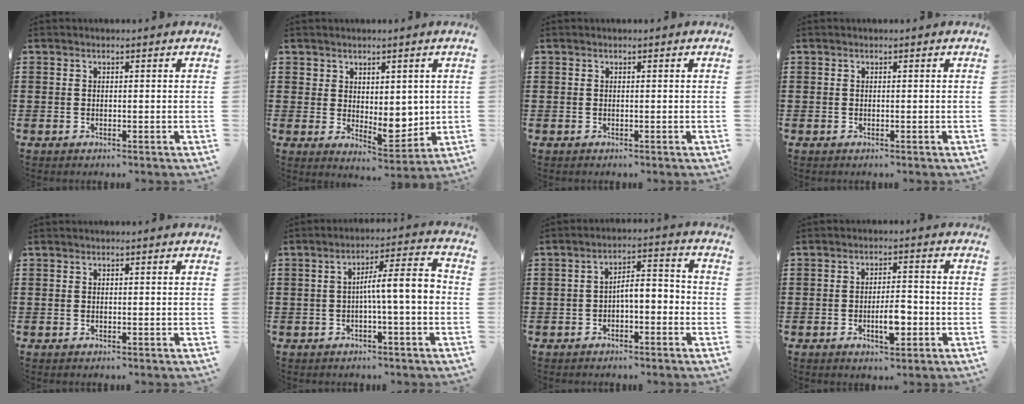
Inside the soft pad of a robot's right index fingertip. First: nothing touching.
{"total": 5.9, "force": [2.1, 4.0, 3.8], "torque": [-0.055, -0.014, 0.039]}
{"total": 0.0}
{"total": 0.0}
{"total": 0.0}
{"total": 7.3, "force": [-0.8, 0.9, 7.2], "torque": [-0.121, 0.001, -0.019]}
{"total": 3.5, "force": [-2.0, 1.4, 2.6], "torque": [-0.049, 0.010, -0.042]}
{"total": 5.3, "force": [-1.8, 2.0, 4.7], "torque": [-0.092, 0.001, -0.034]}